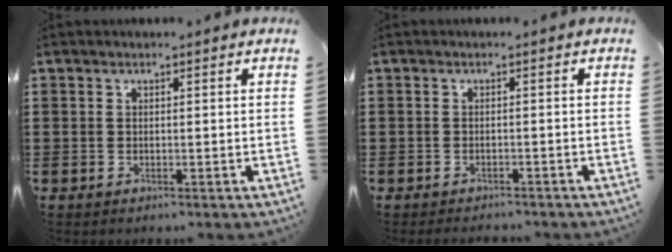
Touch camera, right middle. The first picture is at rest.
{"total": 1.5, "force": [-1.5, 0.0, -0.2], "torque": [-0.007, 0.002, -0.032]}